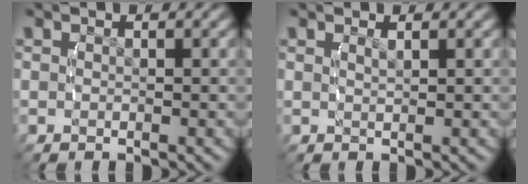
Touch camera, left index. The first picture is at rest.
{"total": 1.0, "force": [0.5, -0.7, 0.4], "torque": [-0.007, -0.006, 0.016]}